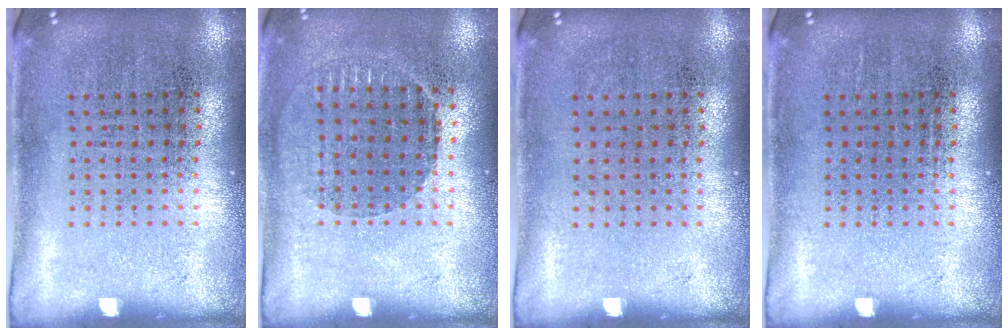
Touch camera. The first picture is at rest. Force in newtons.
{"total": 1.0, "press": 0.9, "slide": 0.4}
{"total": 0.0}
{"total": 0.0}